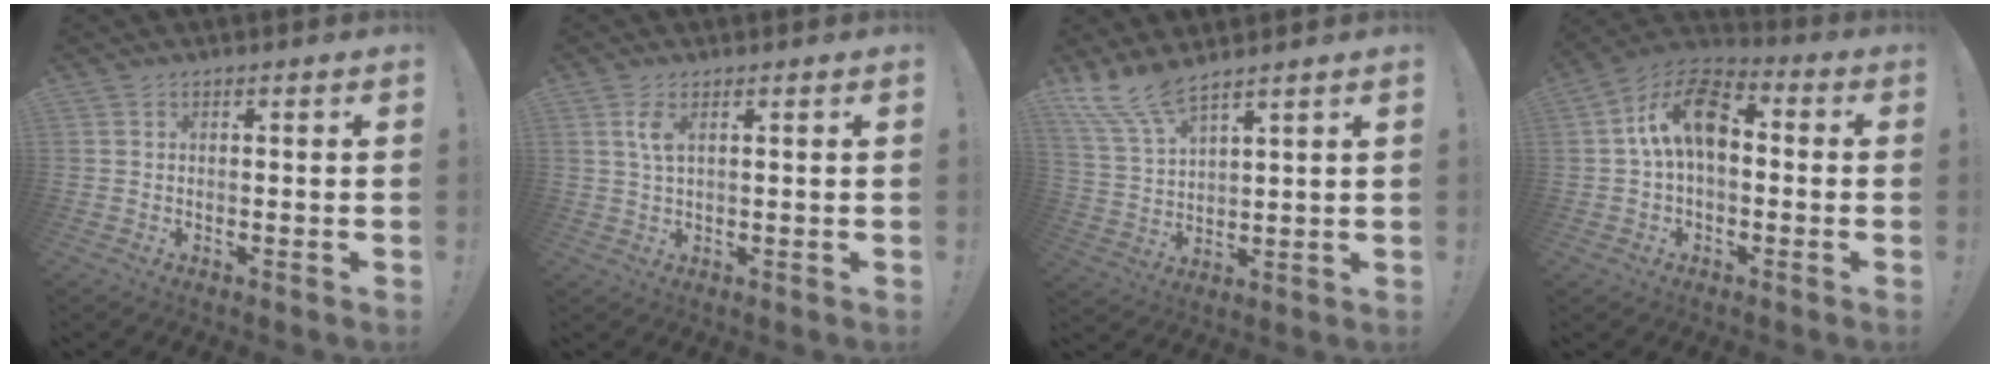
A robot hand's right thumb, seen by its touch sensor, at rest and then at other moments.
{"total": 3.7, "force": [1.5, 1.3, 3.1], "torque": [-0.056, -0.002, 0.023]}
{"total": 9.1, "force": [7.8, 2.0, 4.1], "torque": [-0.099, -0.041, 0.151]}
{"total": 13.8, "force": [1.7, 8.4, 10.8], "torque": [-0.177, 0.017, 0.030]}